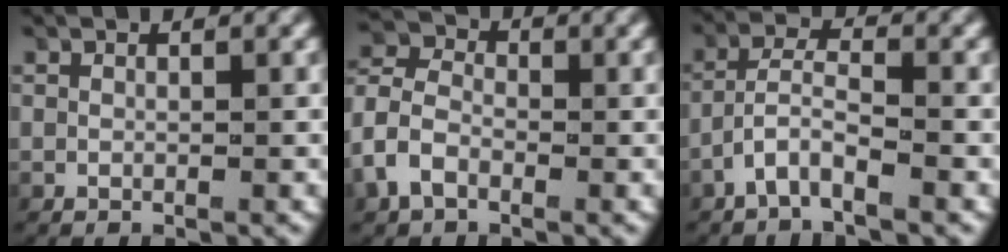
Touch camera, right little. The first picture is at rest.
{"total": 4.6, "force": [-0.6, 3.9, 2.3], "torque": [-0.064, -0.009, -0.014]}
{"total": 3.4, "force": [-1.9, 1.4, 2.5], "torque": [-0.060, -0.004, -0.037]}